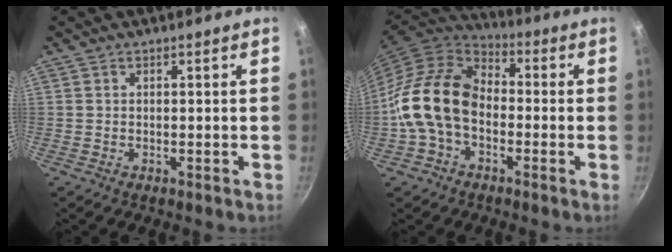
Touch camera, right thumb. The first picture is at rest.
{"total": 15.3, "force": [-2.4, 10.8, 10.6], "torque": [-0.169, 0.038, -0.064]}